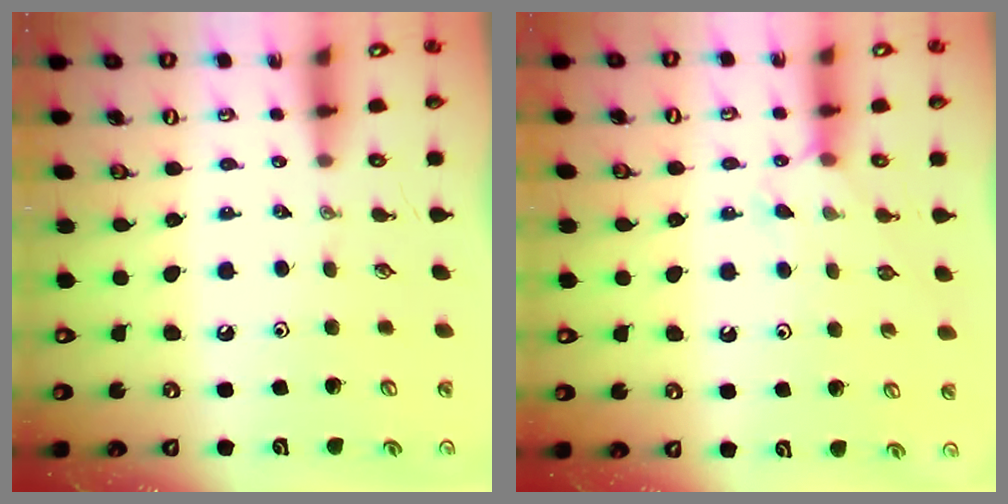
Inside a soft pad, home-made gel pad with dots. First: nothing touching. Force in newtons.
{"total": 5.9, "press": 5.8, "slide": 0.7}